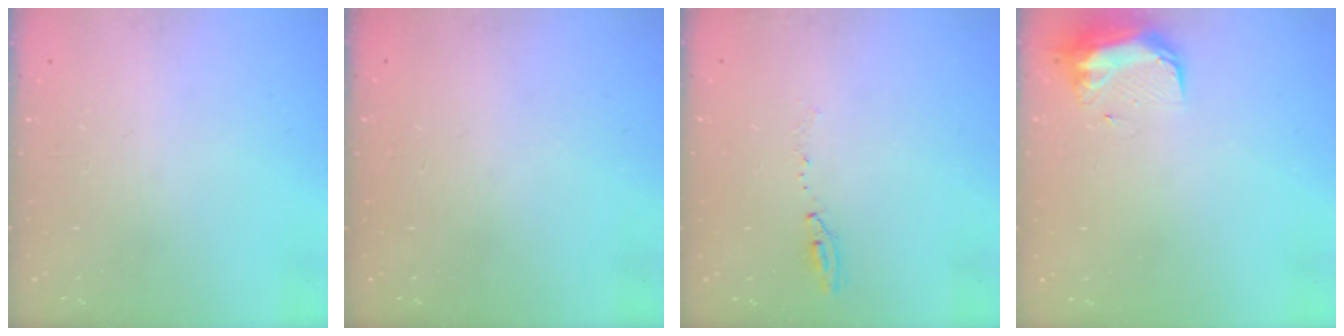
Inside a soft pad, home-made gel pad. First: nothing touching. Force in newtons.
{"total": 0.0}
{"total": 5.7, "press": 5.7, "slide": 0.7}
{"total": 9.7, "press": 9.7, "slide": 0.7}